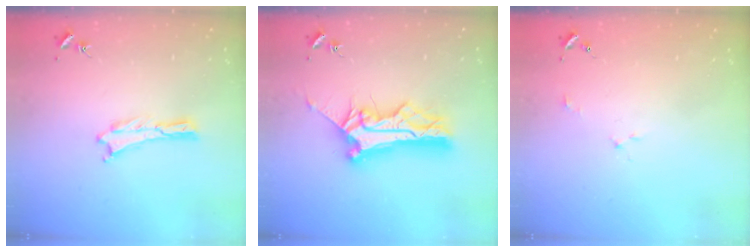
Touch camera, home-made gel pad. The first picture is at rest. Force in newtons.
{"total": 10.4, "press": 10.3, "slide": 1.1}
{"total": 2.2, "press": 2.2, "slide": 0.2}